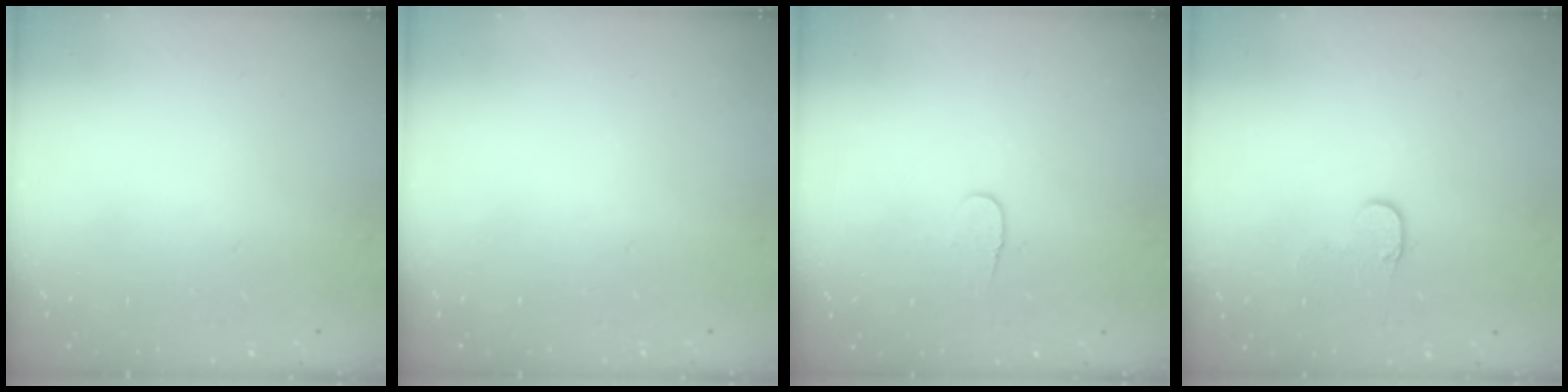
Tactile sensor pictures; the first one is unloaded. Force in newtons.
{"total": 0.0}
{"total": 4.1, "press": 4.1, "slide": 0.4}
{"total": 5.1, "press": 5.1, "slide": 0.5}